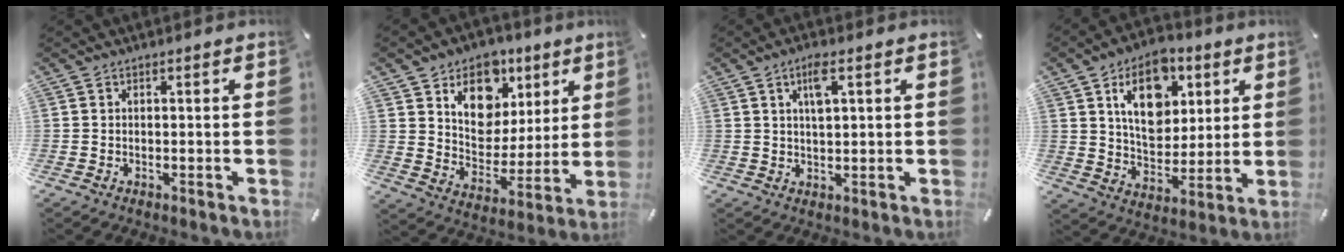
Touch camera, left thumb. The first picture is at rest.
{"total": 13.3, "force": [6.3, 10.6, 4.9], "torque": [-0.065, -0.040, 0.117]}
{"total": 5.2, "force": [2.2, 1.6, 4.4], "torque": [-0.094, 0.006, 0.036]}
{"total": 15.1, "force": [6.2, 10.5, 8.9], "torque": [-0.136, -0.010, 0.112]}